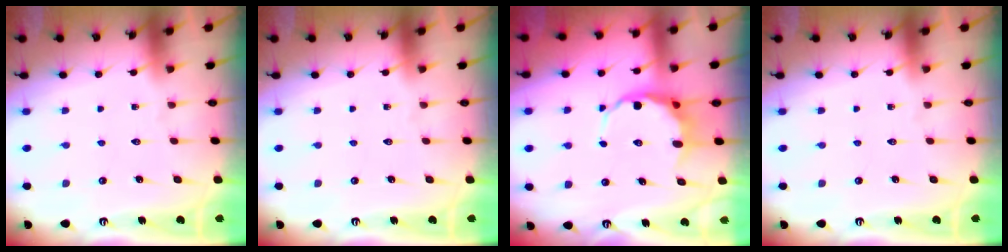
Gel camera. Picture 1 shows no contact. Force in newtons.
{"total": 0.0}
{"total": 8.9, "press": 8.7, "slide": 2.1}
{"total": 0.0}